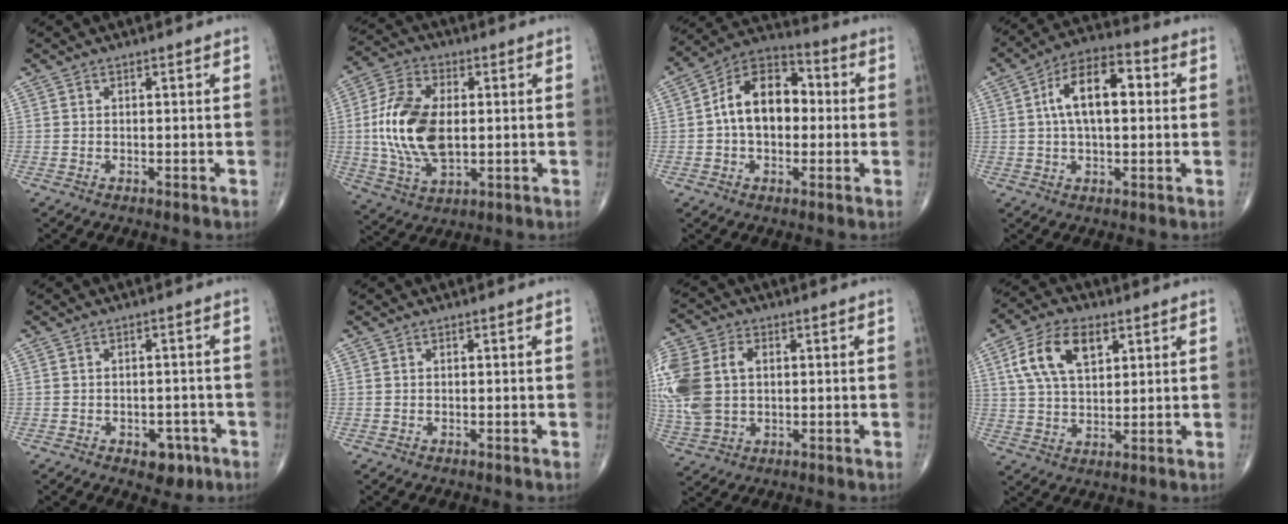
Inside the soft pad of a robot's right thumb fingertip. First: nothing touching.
{"total": 15.8, "force": [0.4, 9.0, 13.0], "torque": [-0.259, 0.001, 0.011]}
{"total": 13.8, "force": [0.4, 9.0, 10.5], "torque": [-0.141, 0.033, -0.008]}
{"total": 12.6, "force": [2.0, 6.3, 10.7], "torque": [-0.171, 0.024, 0.027]}
{"total": 4.6, "force": [-2.3, 3.0, 2.6], "torque": [-0.013, 0.011, -0.025]}
{"total": 0.0}
{"total": 15.9, "force": [1.8, 11.2, 11.2], "torque": [-0.281, 0.009, 0.040]}
{"total": 11.9, "force": [4.6, 6.7, 8.7], "torque": [-0.156, -0.003, 0.086]}